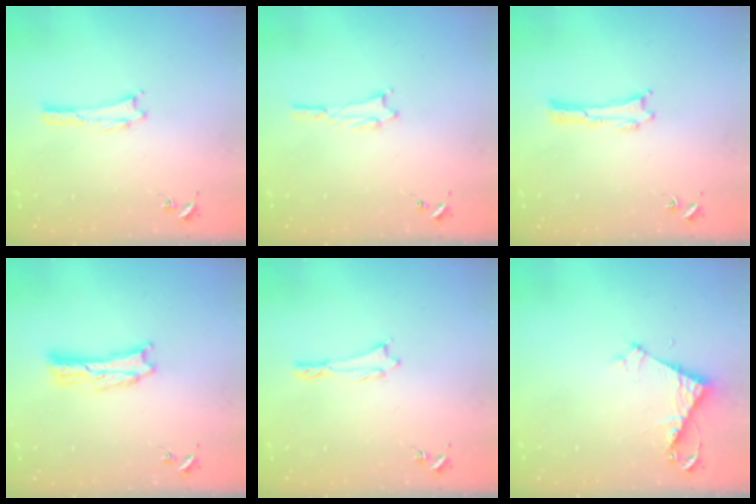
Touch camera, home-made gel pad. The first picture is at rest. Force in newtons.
{"total": 1.0, "press": 1.0, "slide": 0.1}
{"total": 0.0}
{"total": 1.6, "press": 1.6, "slide": 0.3}
{"total": 0.0}
{"total": 4.9, "press": 4.9, "slide": 0.2}